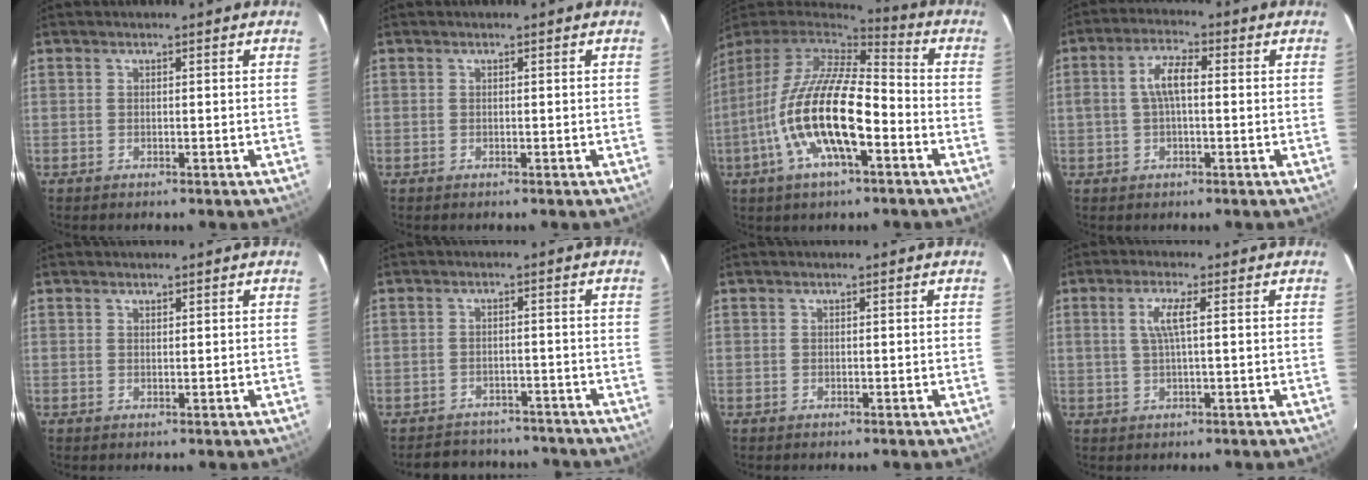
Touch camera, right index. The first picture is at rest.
{"total": 0.0}
{"total": 19.2, "force": [-6.3, 6.4, 17.0], "torque": [-0.327, -0.023, -0.121]}
{"total": 5.3, "force": [0.1, 2.1, 4.9], "torque": [-0.096, 0.014, 0.002]}
{"total": 0.7, "force": [0.6, 0.2, 0.1], "torque": [-0.003, 0.001, 0.011]}
{"total": 11.8, "force": [-10.3, 4.8, 3.2], "torque": [-0.073, 0.017, -0.126]}
{"total": 0.0}
{"total": 3.7, "force": [0.7, 0.1, 3.7], "torque": [-0.073, 0.001, 0.014]}